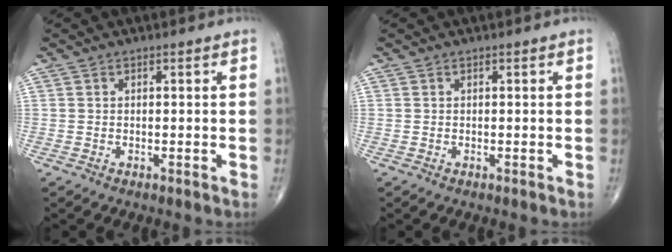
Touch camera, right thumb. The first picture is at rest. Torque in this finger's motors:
{"motor_torque": [0.00, 0.00, 0.00, 0.00, 0.02]}